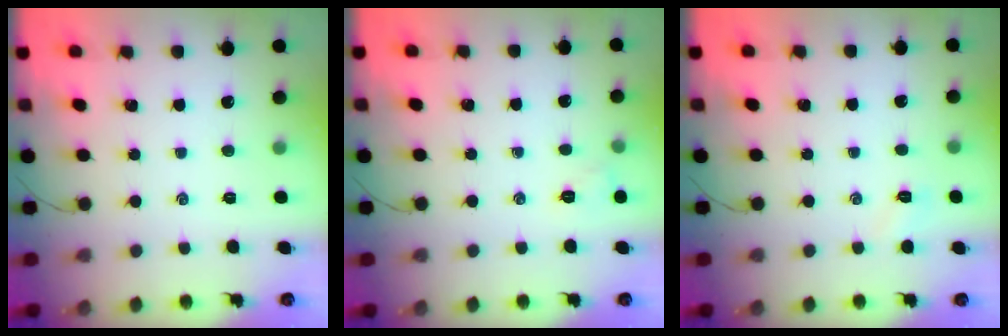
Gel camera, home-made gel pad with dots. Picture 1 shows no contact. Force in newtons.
{"total": 5.1, "press": 5.0, "slide": 1.2}
{"total": 2.9, "press": 2.8, "slide": 0.8}